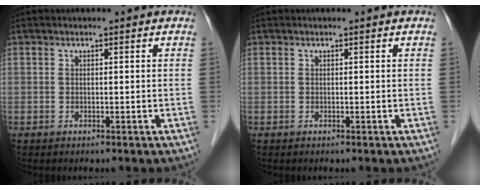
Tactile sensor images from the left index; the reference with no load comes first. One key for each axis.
{"total": 0.0}